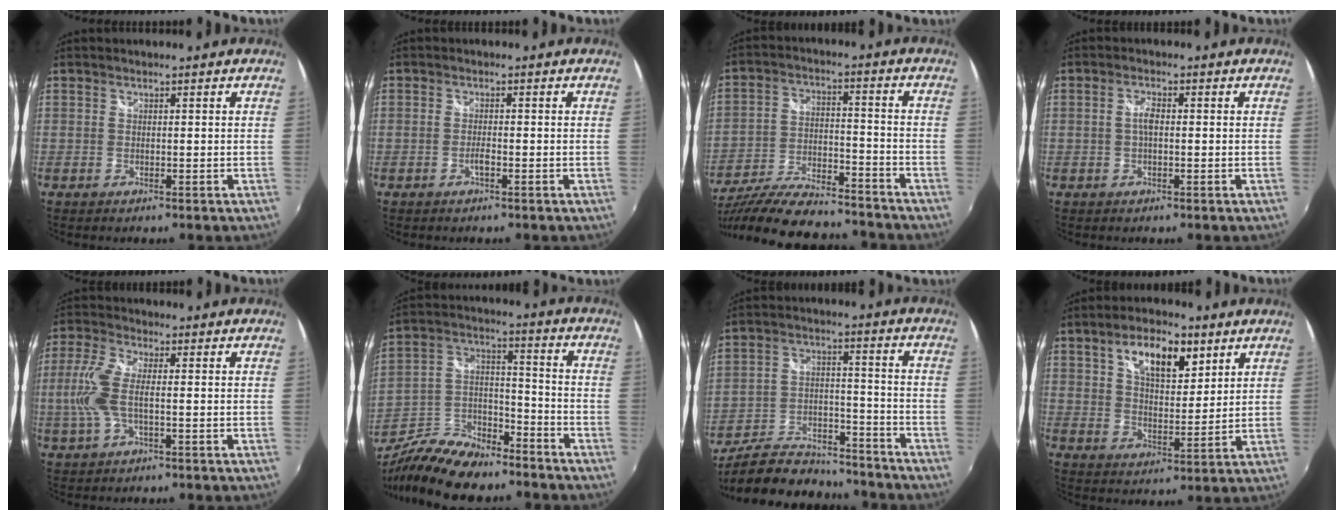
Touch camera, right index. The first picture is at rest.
{"total": 1.5, "force": [-0.7, 0.3, 1.3], "torque": [-0.028, -0.001, -0.014]}
{"total": 22.7, "force": [-19.2, 5.5, 10.6], "torque": [-0.208, -0.037, -0.301]}
{"total": 2.1, "force": [-0.1, 0.9, 2.0], "torque": [-0.039, 0.004, -0.004]}
{"total": 8.4, "force": [-0.5, 2.9, 7.8], "torque": [-0.179, 0.003, -0.011]}
{"total": 19.5, "force": [-15.0, 7.8, 9.9], "torque": [-0.214, -0.001, -0.256]}
{"total": 19.8, "force": [-16.7, 7.3, 7.6], "torque": [-0.155, 0.013, -0.245]}
{"total": 10.7, "force": [5.6, 4.9, 7.7], "torque": [-0.129, 0.011, 0.094]}